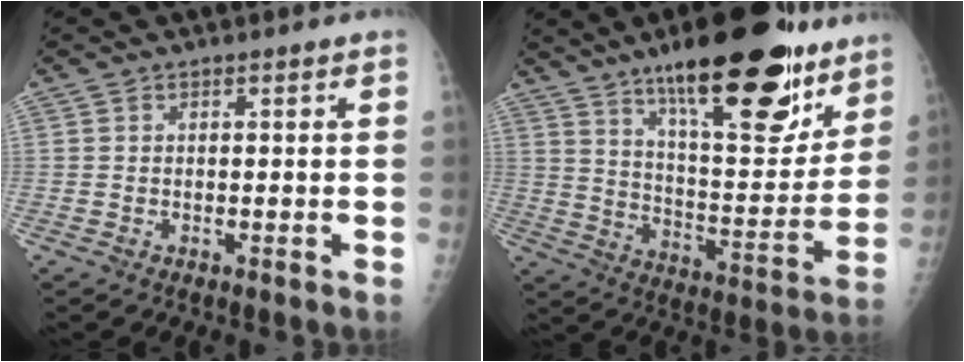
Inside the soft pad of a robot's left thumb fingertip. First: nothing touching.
{"total": 25.8, "force": [16.6, 8.3, 17.9], "torque": [-0.226, -0.070, 0.259]}